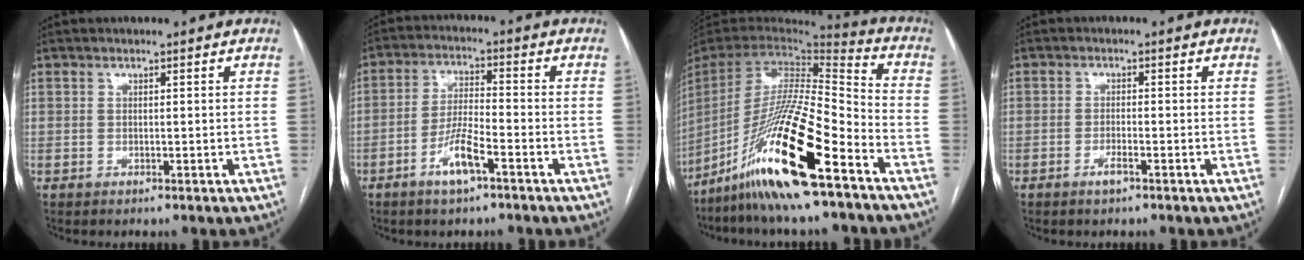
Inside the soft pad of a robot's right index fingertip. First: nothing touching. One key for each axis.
{"total": 6.6, "fx": -3.7, "fy": 1.0, "fz": 5.4, "tx": -0.111, "ty": 0.000, "tz": -0.069}
{"total": 21.0, "fx": -13.6, "fy": 0.9, "fz": 16.0, "tx": -0.331, "ty": -0.021, "tz": -0.255}
{"total": 1.9, "fx": -1.2, "fy": 0.2, "fz": 1.5, "tx": -0.027, "ty": 0.000, "tz": -0.023}